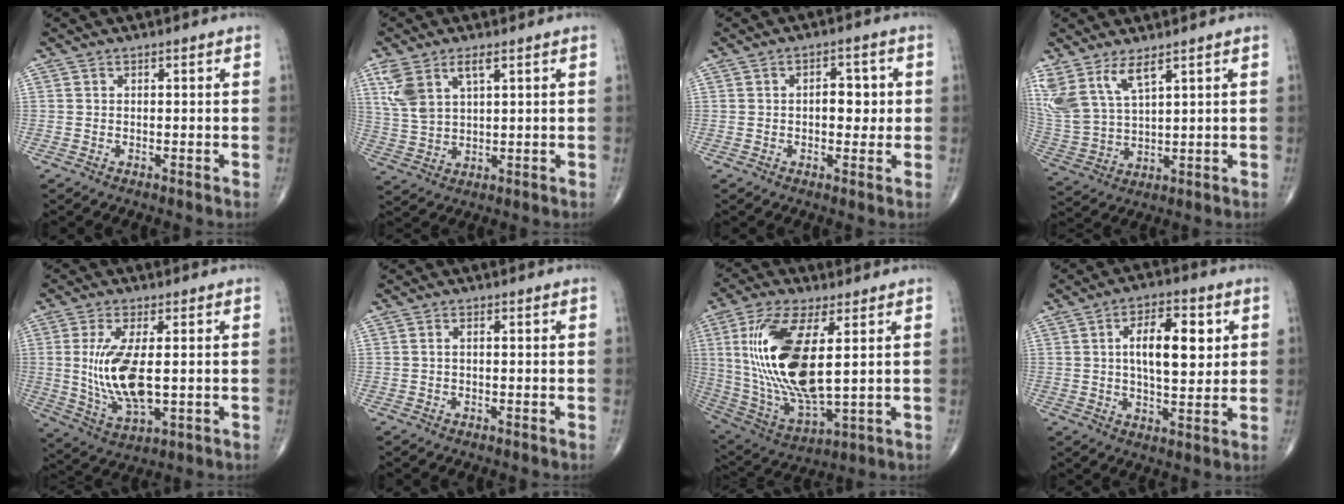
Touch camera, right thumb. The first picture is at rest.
{"total": 8.2, "force": [3.9, 3.7, 6.2], "torque": [-0.137, -0.006, 0.086]}
{"total": 5.0, "force": [0.3, 3.0, 4.0], "torque": [-0.034, 0.004, 0.000]}
{"total": 11.1, "force": [6.7, 4.3, 7.7], "torque": [-0.170, -0.025, 0.153]}
{"total": 12.0, "force": [0.5, 4.7, 11.0], "torque": [-0.230, -0.018, 0.021]}
{"total": 0.8, "force": [0.0, 0.4, 0.7], "torque": [-0.013, 0.000, -0.003]}
{"total": 21.4, "force": [3.7, 8.3, 19.4], "torque": [-0.406, -0.025, 0.079]}
{"total": 11.6, "force": [2.6, 5.2, 10.0], "torque": [-0.138, -0.006, 0.039]}